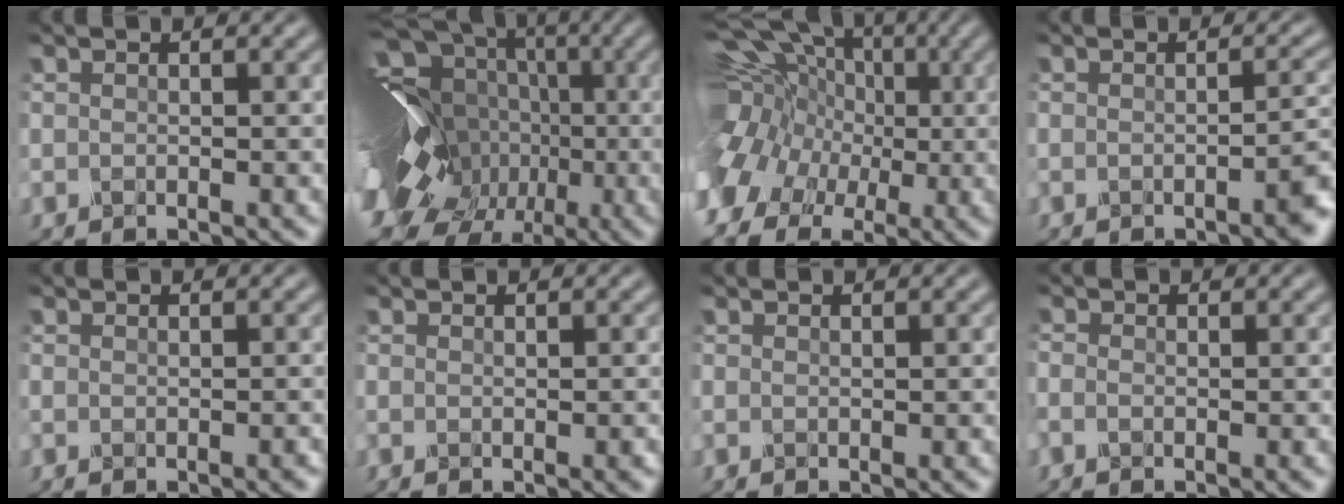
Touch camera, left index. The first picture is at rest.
{"total": 20.0, "force": [-2.6, 16.1, 11.4], "torque": [-0.190, 0.020, -0.079]}
{"total": 13.1, "force": [-0.6, 10.7, 7.6], "torque": [-0.168, 0.023, -0.023]}
{"total": 3.0, "force": [-1.4, 0.8, 2.5], "torque": [-0.022, 0.004, -0.027]}
{"total": 0.9, "force": [-0.3, 0.4, 0.8], "torque": [-0.003, 0.000, -0.006]}
{"total": 1.1, "force": [-0.3, 0.5, 0.9], "torque": [-0.006, 0.000, -0.003]}
{"total": 0.0}
{"total": 2.2, "force": [-0.8, 1.2, 1.6], "torque": [-0.016, 0.003, -0.021]}